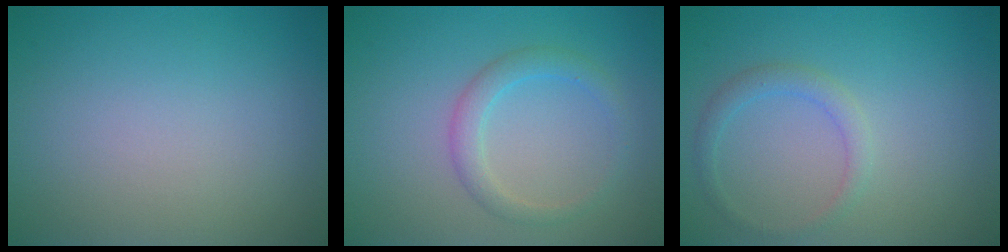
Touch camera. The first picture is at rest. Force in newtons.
{"total": 2.2, "press": 2.2, "slide": 0.1}
{"total": 1.7, "press": 1.7, "slide": 0.1}